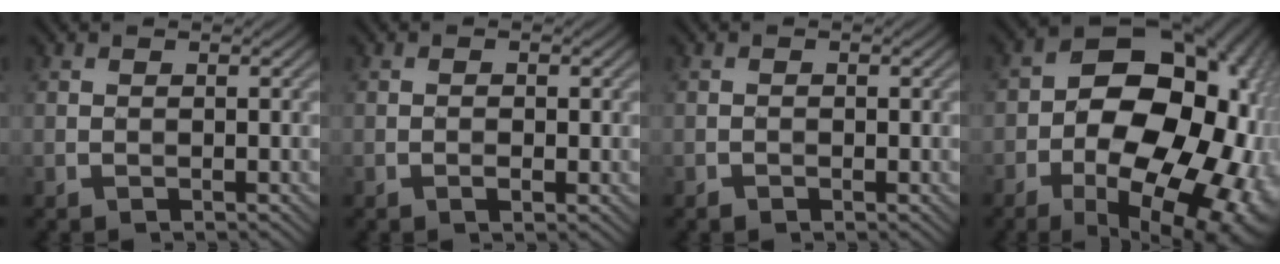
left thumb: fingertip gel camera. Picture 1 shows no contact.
{"total": 1.3, "force": [-0.4, 0.5, 1.1], "torque": [-0.018, 0.001, -0.006]}
{"total": 0.8, "force": [-0.4, 0.5, 0.5], "torque": [-0.009, 0.001, -0.008]}
{"total": 23.2, "force": [-4.8, 15.7, 16.3], "torque": [-0.223, -0.008, -0.073]}